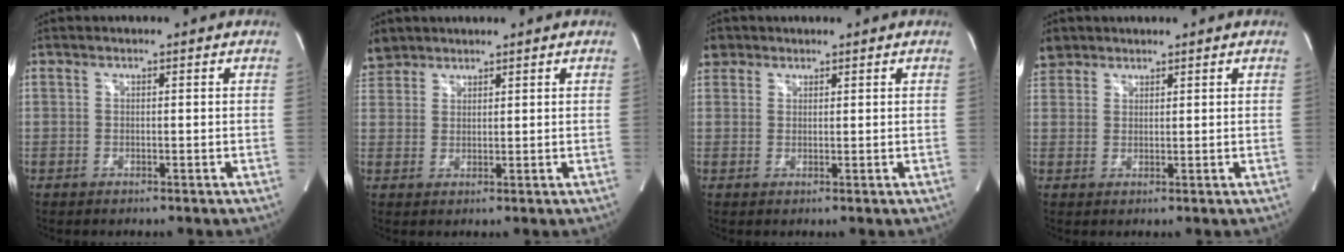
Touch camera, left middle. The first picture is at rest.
{"total": 4.5, "force": [3.8, 2.5, 0.3], "torque": [-0.007, 0.014, 0.077]}
{"total": 3.3, "force": [2.1, 2.5, 0.4], "torque": [-0.006, 0.015, 0.038]}
{"total": 4.7, "force": [3.5, 3.1, 0.6], "torque": [-0.011, 0.015, 0.071]}